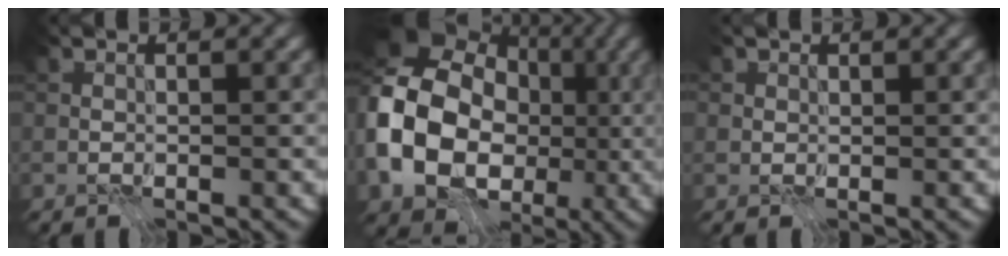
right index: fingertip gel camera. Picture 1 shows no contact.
{"total": 14.7, "force": [-1.4, 11.6, 9.0], "torque": [-0.190, -0.002, -0.023]}
{"total": 1.4, "force": [0.9, 1.0, 0.2], "torque": [-0.002, 0.000, 0.019]}